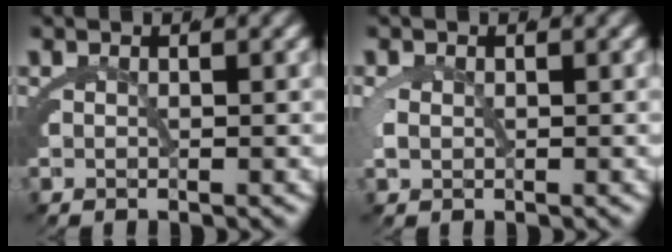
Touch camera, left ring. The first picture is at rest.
{"total": 0.6, "force": [0.3, 0.1, 0.6], "torque": [-0.016, -0.002, 0.010]}